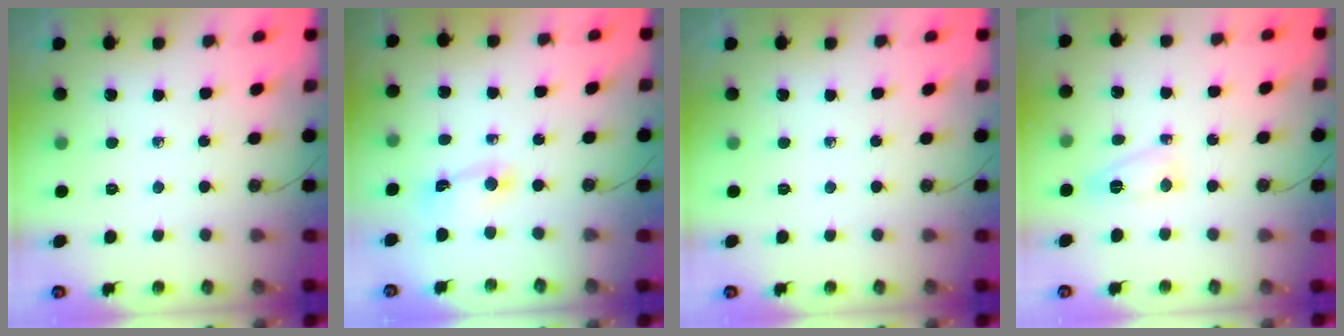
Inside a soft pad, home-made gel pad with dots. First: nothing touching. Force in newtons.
{"total": 2.7, "press": 2.7, "slide": 0.3}
{"total": 0.0}
{"total": 6.0, "press": 6.0, "slide": 0.3}